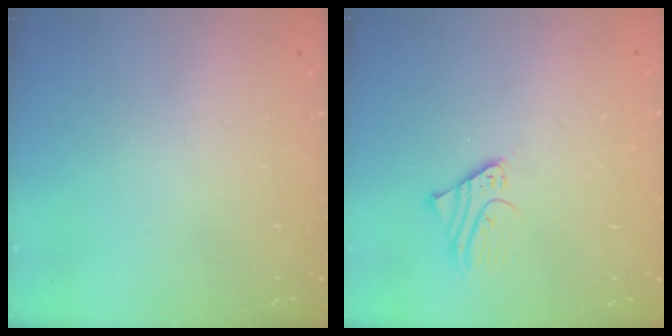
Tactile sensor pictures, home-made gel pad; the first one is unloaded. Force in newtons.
{"total": 2.0, "press": 2.0, "slide": 0.2}